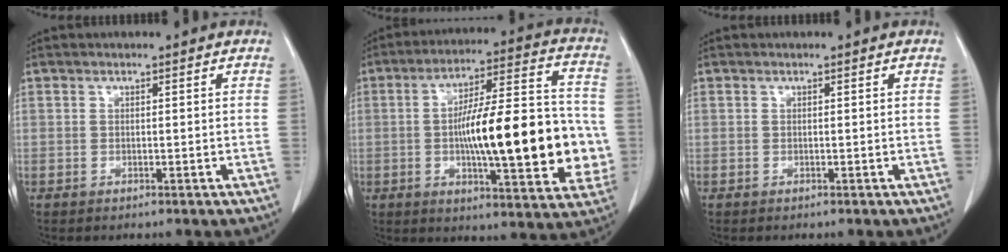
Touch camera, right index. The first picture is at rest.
{"total": 21.9, "force": [-2.2, 5.0, 21.2], "torque": [-0.292, 0.021, -0.026]}
{"total": 0.0}